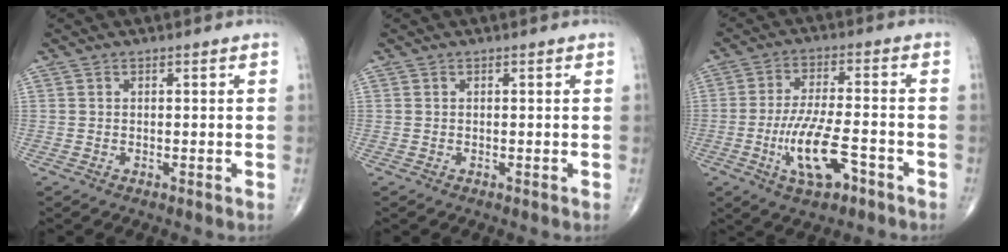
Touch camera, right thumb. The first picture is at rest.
{"total": 0.0}
{"total": 11.4, "force": [-3.9, 3.4, 10.1], "torque": [-0.212, 0.013, -0.071]}